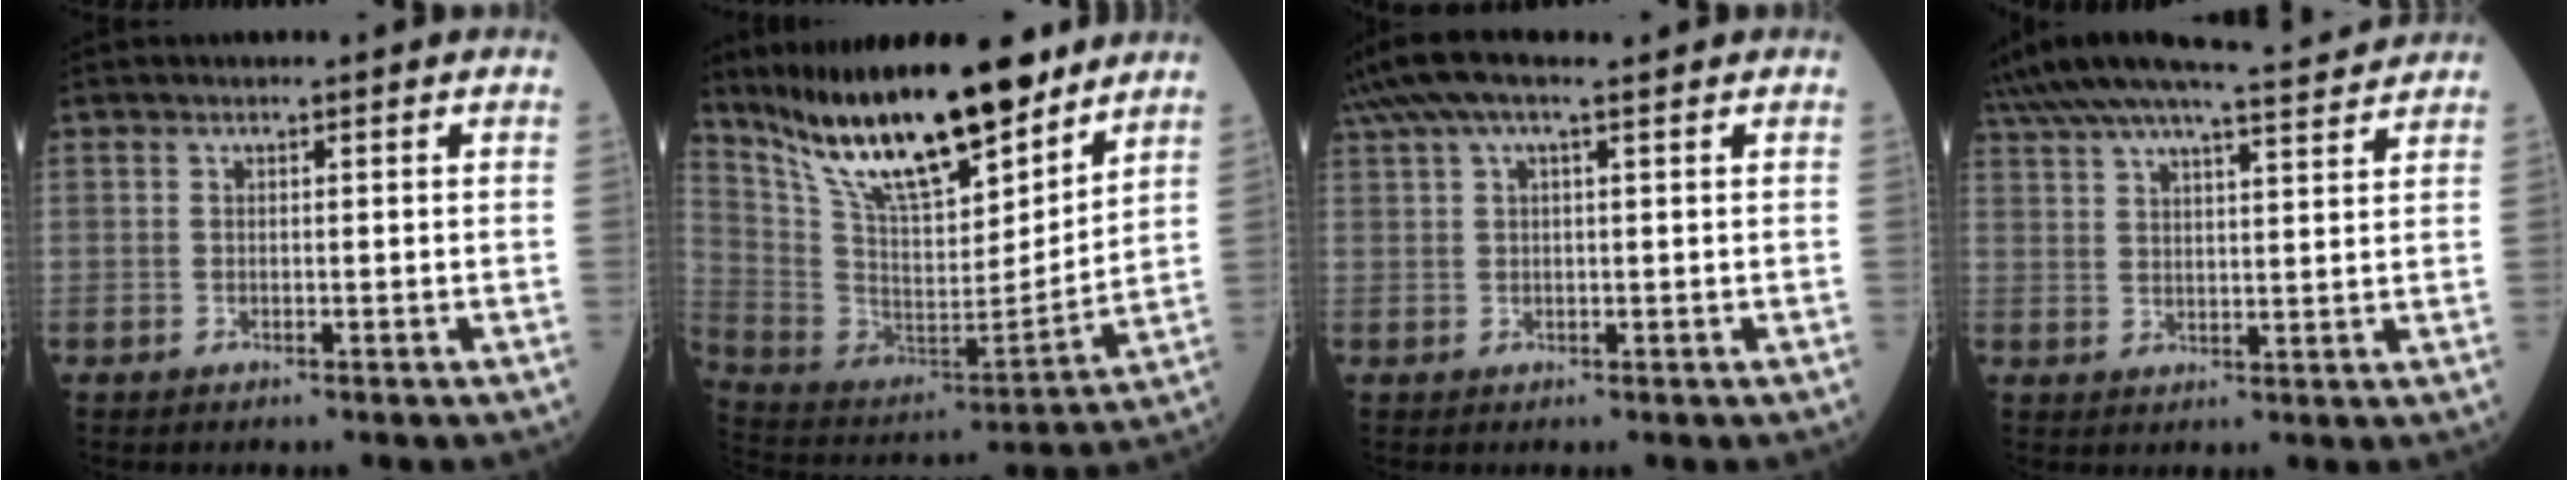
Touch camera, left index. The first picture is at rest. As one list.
[{"total": 22.2, "force": [17.0, 5.5, 13.1], "torque": [-0.230, -0.010, 0.304]}, {"total": 7.3, "force": [5.2, 1.0, 5.0], "torque": [-0.103, 0.053, 0.093]}, {"total": 15.4, "force": [14.3, 0.3, 5.8], "torque": [-0.113, 0.017, 0.213]}]